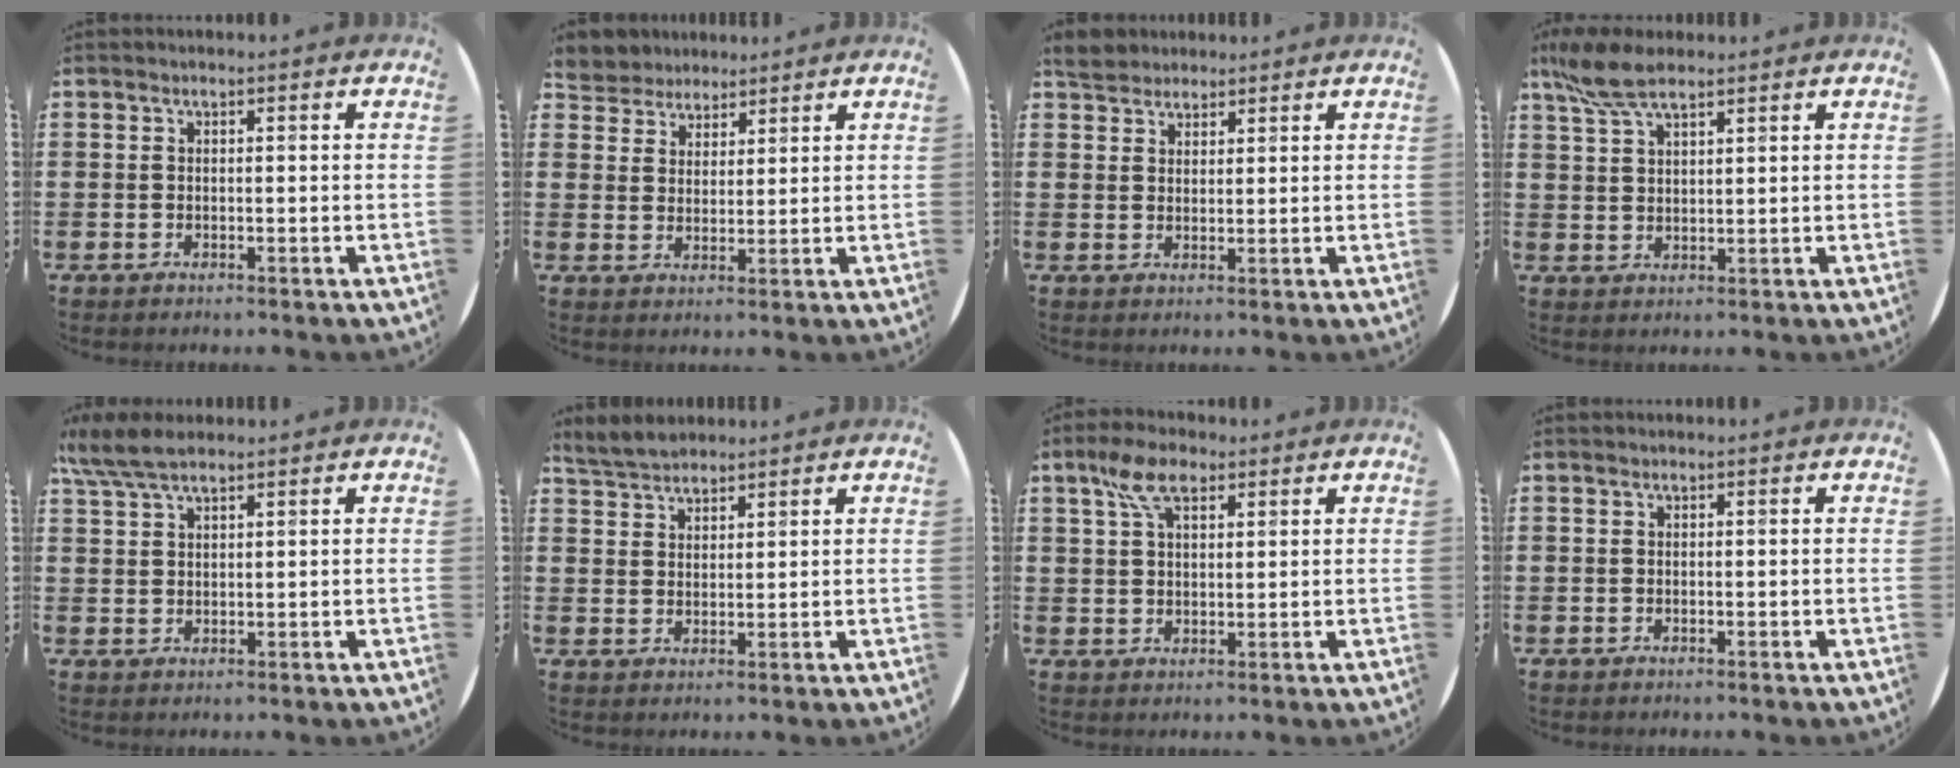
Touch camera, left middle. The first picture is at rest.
{"total": 4.7, "force": [4.4, 1.5, -0.4], "torque": [-0.011, -0.009, 0.086]}
{"total": 3.5, "force": [3.2, 1.4, 0.2], "torque": [-0.006, -0.001, 0.062]}
{"total": 6.4, "force": [4.9, 1.9, 3.7], "torque": [-0.083, -0.002, 0.092]}
{"total": 4.8, "force": [3.8, 1.2, 2.7], "torque": [-0.061, 0.000, 0.071]}
{"total": 3.9, "force": [3.7, 1.1, 0.5], "torque": [-0.020, -0.003, 0.071]}
{"total": 6.0, "force": [3.6, 3.0, 3.8], "torque": [-0.076, 0.008, 0.065]}
{"total": 0.0}